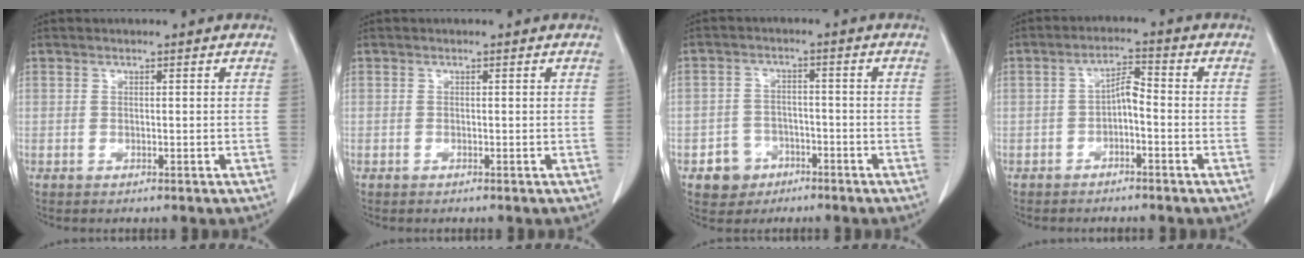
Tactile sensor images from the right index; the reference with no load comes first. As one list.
[{"total": 0.0}, {"total": 5.1, "force": [-2.8, 4.2, 0.7], "torque": [-0.005, 0.013, -0.041]}, {"total": 3.6, "force": [-1.2, 1.2, 3.1], "torque": [-0.057, 0.014, -0.021]}]